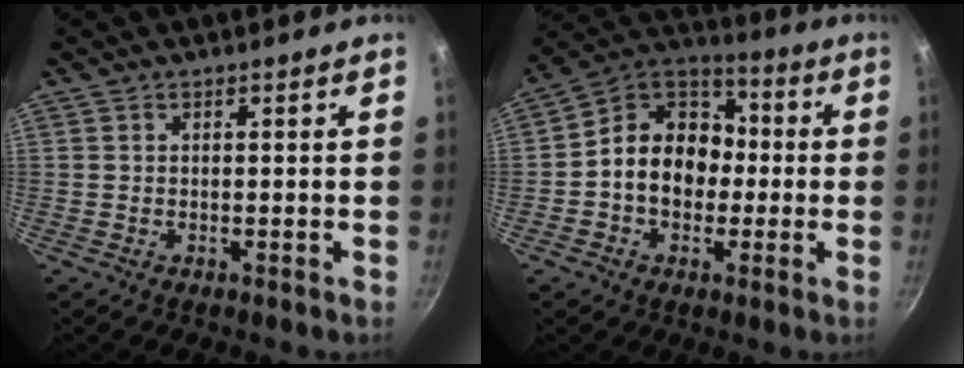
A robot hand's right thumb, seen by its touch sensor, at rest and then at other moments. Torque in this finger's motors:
{"motor_torque": [-0.03, 0.66, 0.27, 0.22, 0.11]}